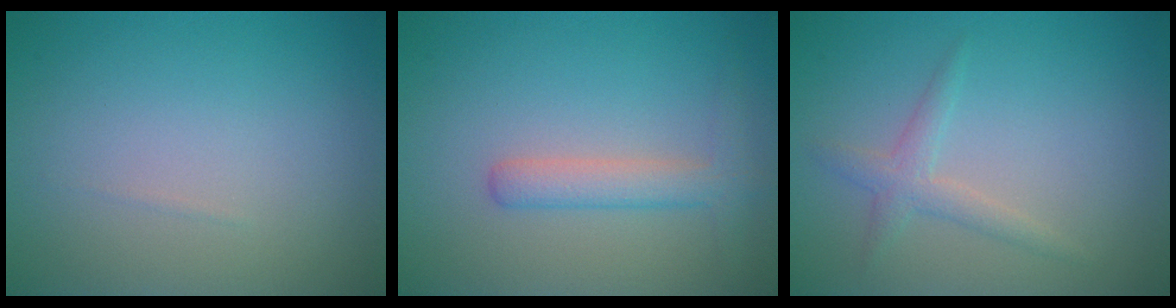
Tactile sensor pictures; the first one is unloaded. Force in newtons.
{"total": 2.7, "press": 2.7, "slide": 0.1}
{"total": 1.9, "press": 1.9, "slide": 0.1}